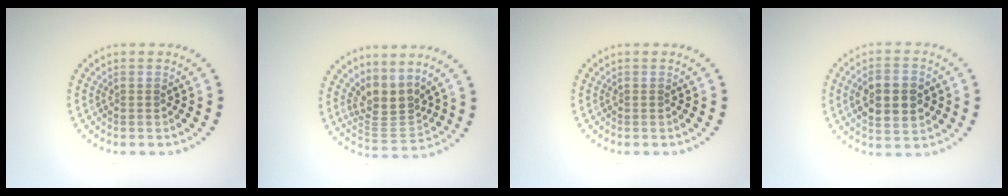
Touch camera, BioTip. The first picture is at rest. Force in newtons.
{"total": 3.5, "press": 2.6, "slide": 2.4}
{"total": 0.0}
{"total": 5.5, "press": 5.5, "slide": 0.3}